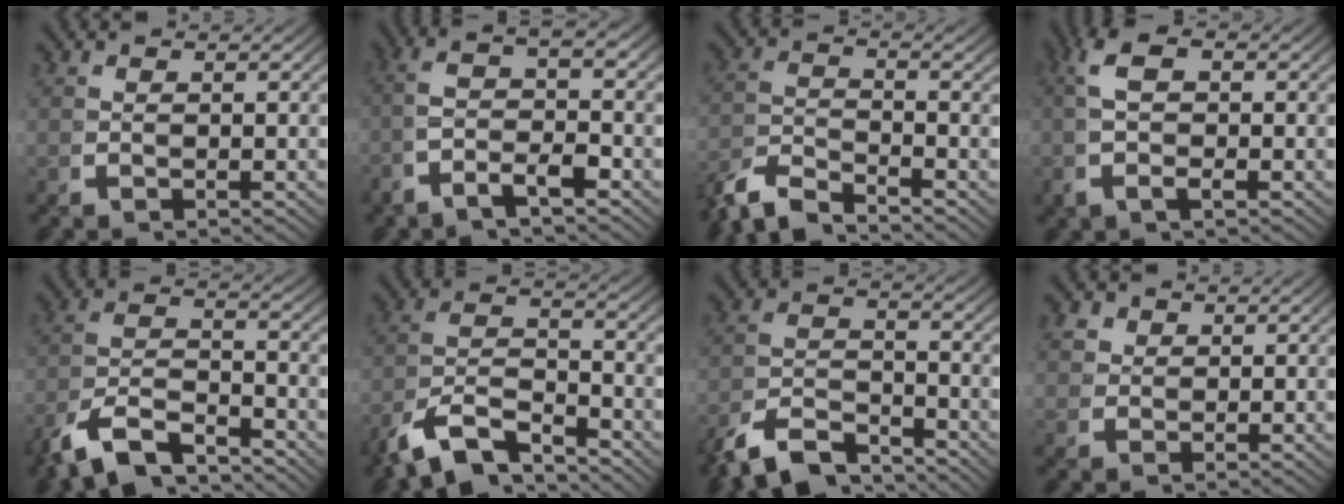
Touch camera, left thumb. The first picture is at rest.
{"total": 5.2, "force": [-0.4, 2.2, 4.7], "torque": [-0.098, 0.000, -0.013]}
{"total": 4.8, "force": [-4.2, 1.2, 2.0], "torque": [-0.040, -0.012, -0.080]}
{"total": 4.0, "force": [0.8, 1.8, 3.5], "torque": [-0.087, 0.002, 0.010]}
{"total": 7.7, "force": [-4.3, 4.2, 4.9], "torque": [-0.105, -0.031, -0.067]}
{"total": 8.9, "force": [-4.6, 5.2, 5.5], "torque": [-0.116, -0.037, -0.072]}
{"total": 6.5, "force": [-5.1, 2.6, 3.2], "torque": [-0.053, -0.021, -0.087]}
{"total": 2.4, "force": [1.4, 1.7, 0.8], "torque": [-0.018, -0.005, 0.031]}